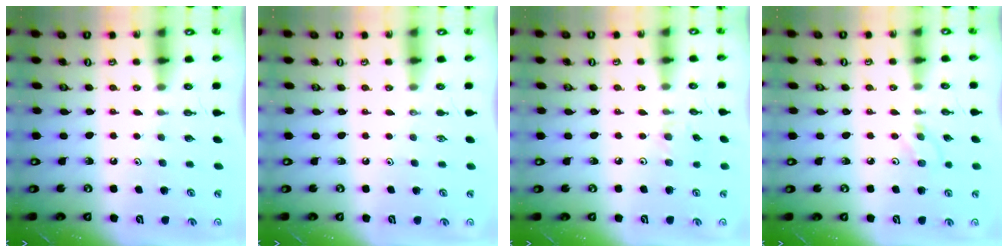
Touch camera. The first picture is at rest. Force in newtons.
{"total": 0.0}
{"total": 1.1, "press": 1.0, "slide": 0.4}
{"total": 4.1, "press": 4.1, "slide": 0.5}